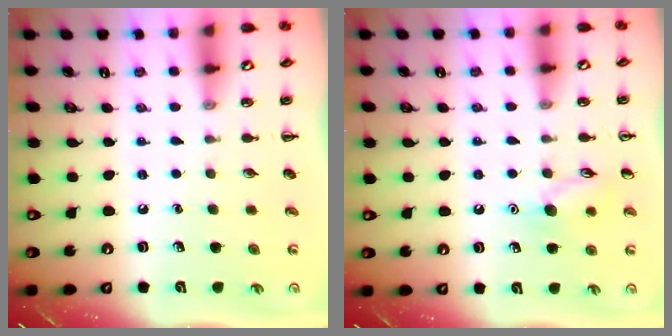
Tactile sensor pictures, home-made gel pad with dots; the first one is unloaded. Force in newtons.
{"total": 8.6, "press": 8.5, "slide": 0.9}